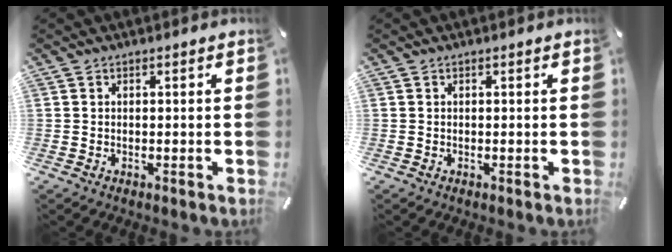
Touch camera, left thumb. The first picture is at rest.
{"total": 0.0}